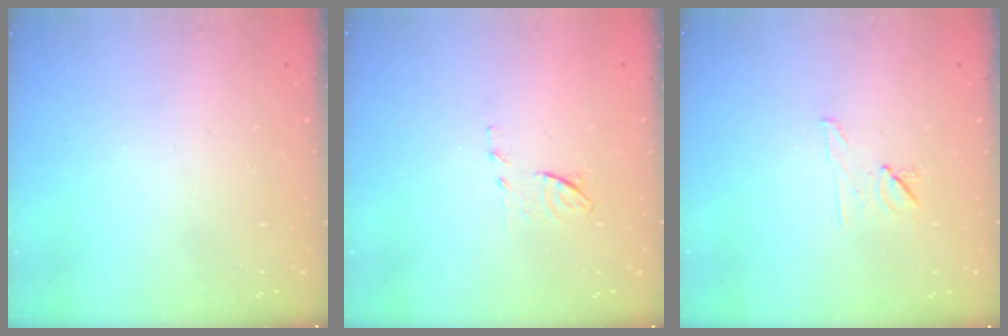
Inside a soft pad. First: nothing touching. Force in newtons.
{"total": 6.2, "press": 6.1, "slide": 1.0}
{"total": 6.4, "press": 6.4, "slide": 0.6}